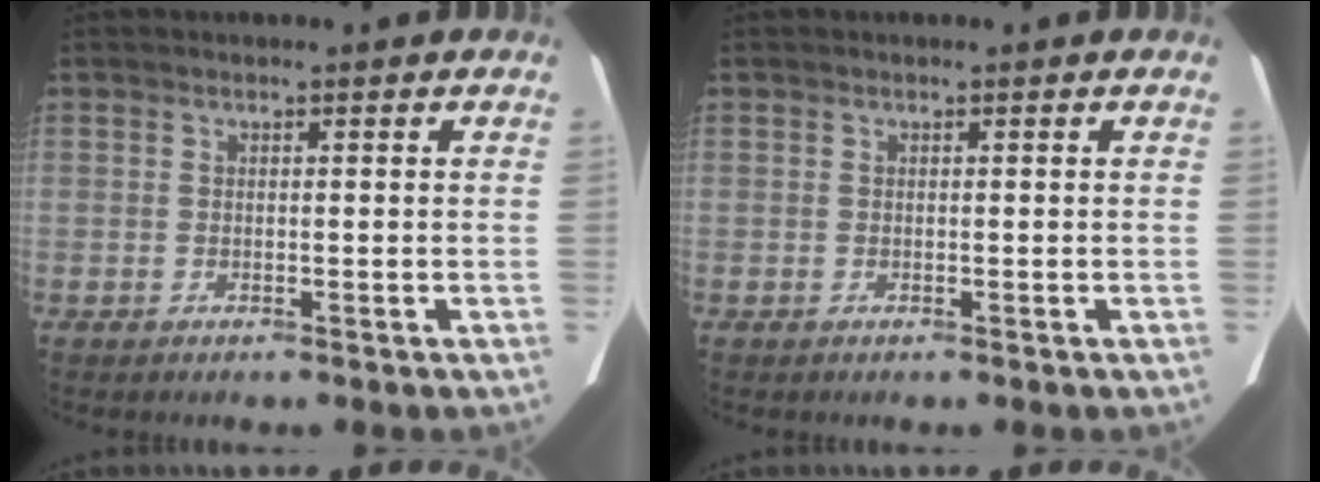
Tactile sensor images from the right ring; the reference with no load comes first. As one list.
[{"total": 0.0}]